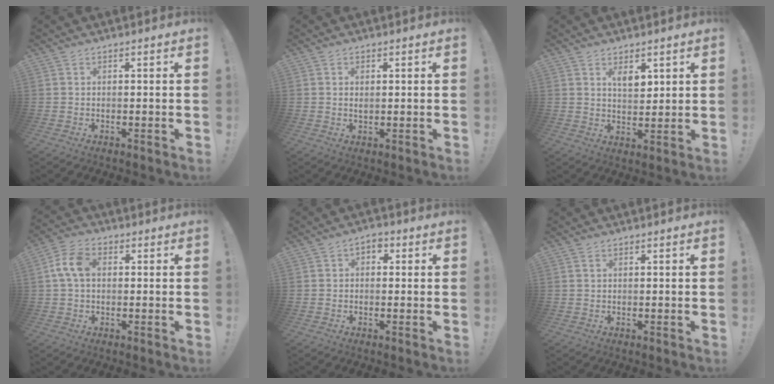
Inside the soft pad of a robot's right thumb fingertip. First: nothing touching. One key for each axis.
{"total": 1.0, "fx": 0.3, "fy": 0.6, "fz": 0.7, "tx": -0.014, "ty": 0.003, "tz": 0.004}
{"total": 5.2, "fx": 3.1, "fy": 2.5, "fz": 3.4, "tx": -0.049, "ty": -0.019, "tz": 0.051}
{"total": 8.1, "fx": 0.9, "fy": 5.4, "fz": 6.0, "tx": -0.117, "ty": 0.015, "tz": 0.020}
{"total": 2.8, "fx": -0.5, "fy": 2.2, "fz": 1.6, "tx": -0.014, "ty": 0.003, "tz": -0.012}
{"total": 0.7, "fx": 0.4, "fy": 0.5, "fz": 0.3, "tx": -0.007, "ty": 0.001, "tz": 0.009}